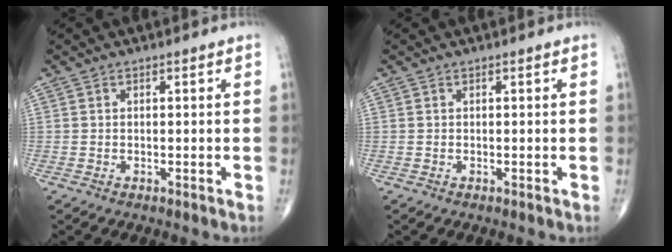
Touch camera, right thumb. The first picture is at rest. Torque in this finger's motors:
{"motor_torque": [0.24, 0.09, -0.03, -0.24, 0.01]}